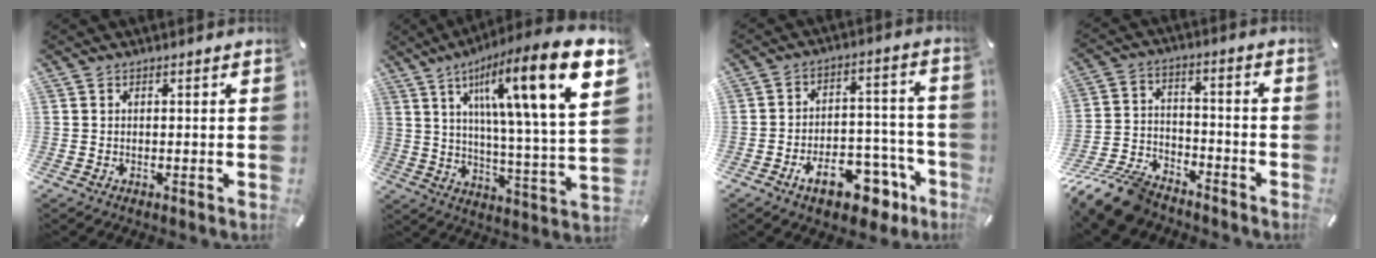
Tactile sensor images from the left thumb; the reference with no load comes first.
{"total": 22.4, "force": [11.2, 4.4, 18.9], "torque": [-0.293, -0.065, 0.163]}
{"total": 14.4, "force": [-8.4, 7.1, 9.3], "torque": [-0.113, 0.062, -0.128]}
{"total": 13.3, "force": [-10.9, 5.0, 5.7], "torque": [-0.106, 0.055, -0.205]}